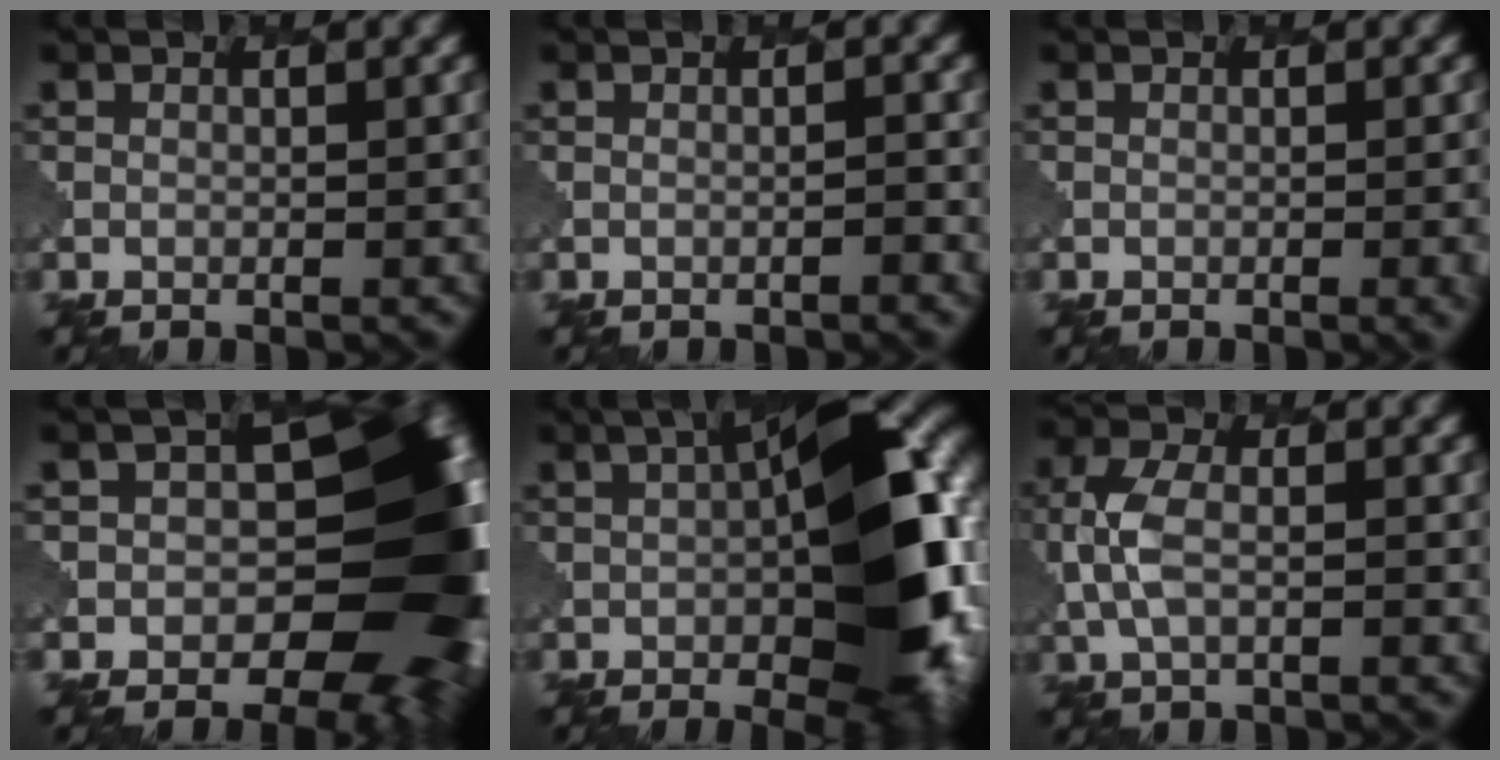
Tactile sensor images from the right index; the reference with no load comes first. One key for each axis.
{"total": 0.9, "fx": -0.1, "fy": -0.9, "fz": -0.3, "tx": -0.004, "ty": 0.009, "tz": -0.016}
{"total": 2.0, "fx": -0.5, "fy": 0.5, "fz": 1.9, "tx": -0.016, "ty": 0.003, "tz": -0.006}
{"total": 15.2, "fx": -0.8, "fy": 10.7, "fz": 10.7, "tx": -0.090, "ty": -0.001, "tz": -0.023}
{"total": 15.5, "fx": -1.0, "fy": 7.0, "fz": 13.8, "tx": -0.187, "ty": -0.002, "tz": -0.026}
{"total": 2.3, "fx": 0.2, "fy": 1.1, "fz": 2.0, "tx": -0.071, "ty": 0.006, "tz": -0.013}